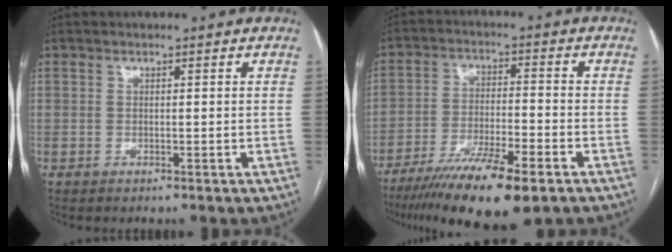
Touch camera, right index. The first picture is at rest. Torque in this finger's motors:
{"motor_torque": [0.34, -0.39, 0.36, 0.04]}